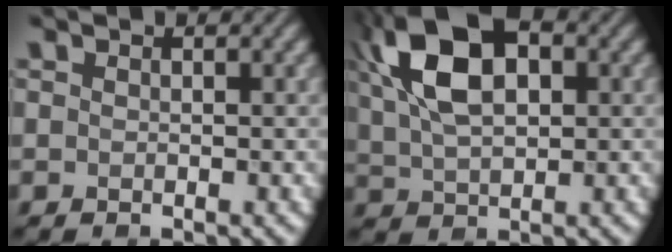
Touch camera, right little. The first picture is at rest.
{"total": 11.8, "force": [4.1, 6.7, 8.8], "torque": [-0.178, 0.036, 0.068]}